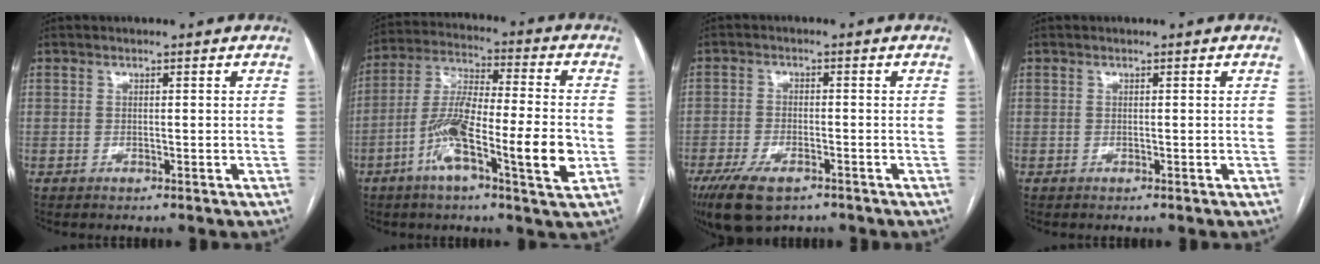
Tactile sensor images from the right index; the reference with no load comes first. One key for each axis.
{"total": 15.1, "fx": -4.8, "fy": 1.8, "fz": 14.2, "tx": -0.259, "ty": -0.002, "tz": -0.087}
{"total": 8.1, "fx": -5.3, "fy": 3.3, "fz": 5.1, "tx": -0.097, "ty": -0.013, "tz": -0.092}
{"total": 0.0}